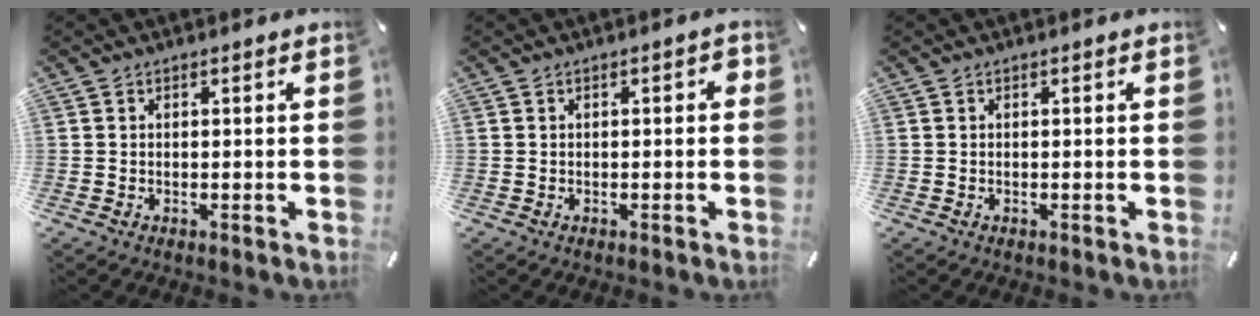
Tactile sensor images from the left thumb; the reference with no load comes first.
{"total": 1.1, "force": [-0.3, 0.6, 0.9], "torque": [-0.016, 0.003, -0.007]}
{"total": 0.0}